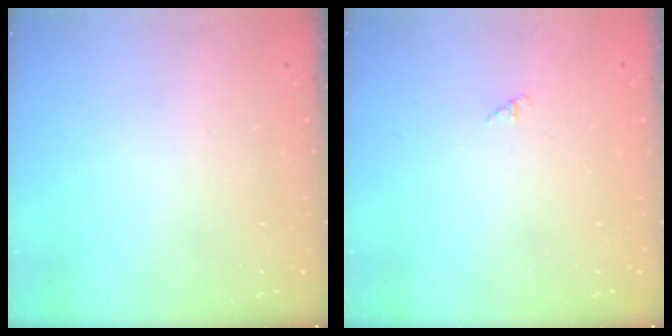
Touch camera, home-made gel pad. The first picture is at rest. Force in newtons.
{"total": 1.3, "press": 1.2, "slide": 0.3}